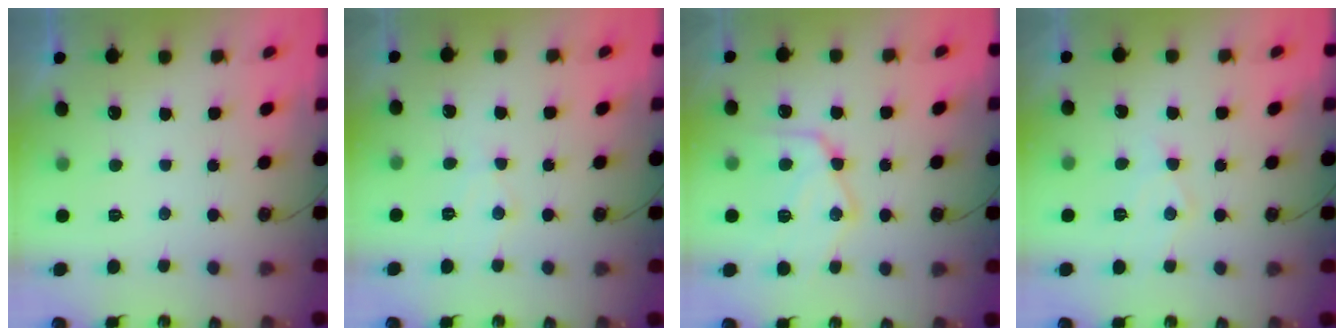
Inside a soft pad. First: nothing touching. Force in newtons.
{"total": 6.5, "press": 6.5, "slide": 0.2}
{"total": 15.5, "press": 15.4, "slide": 1.6}
{"total": 8.1, "press": 8.1, "slide": 0.2}